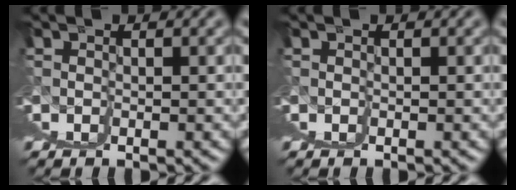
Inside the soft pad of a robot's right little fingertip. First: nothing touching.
{"total": 0.0}